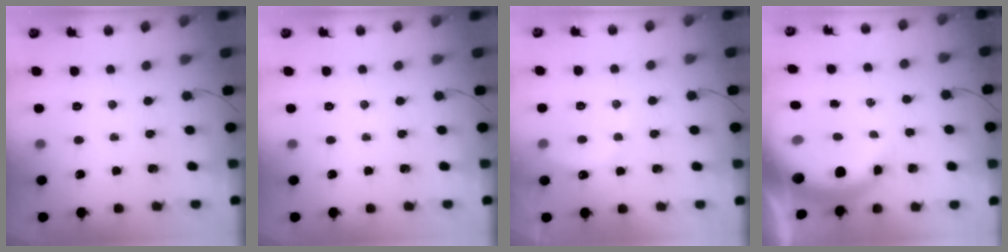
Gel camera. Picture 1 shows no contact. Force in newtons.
{"total": 0.0}
{"total": 6.4, "press": 6.3, "slide": 1.2}
{"total": 9.0, "press": 8.7, "slide": 2.1}